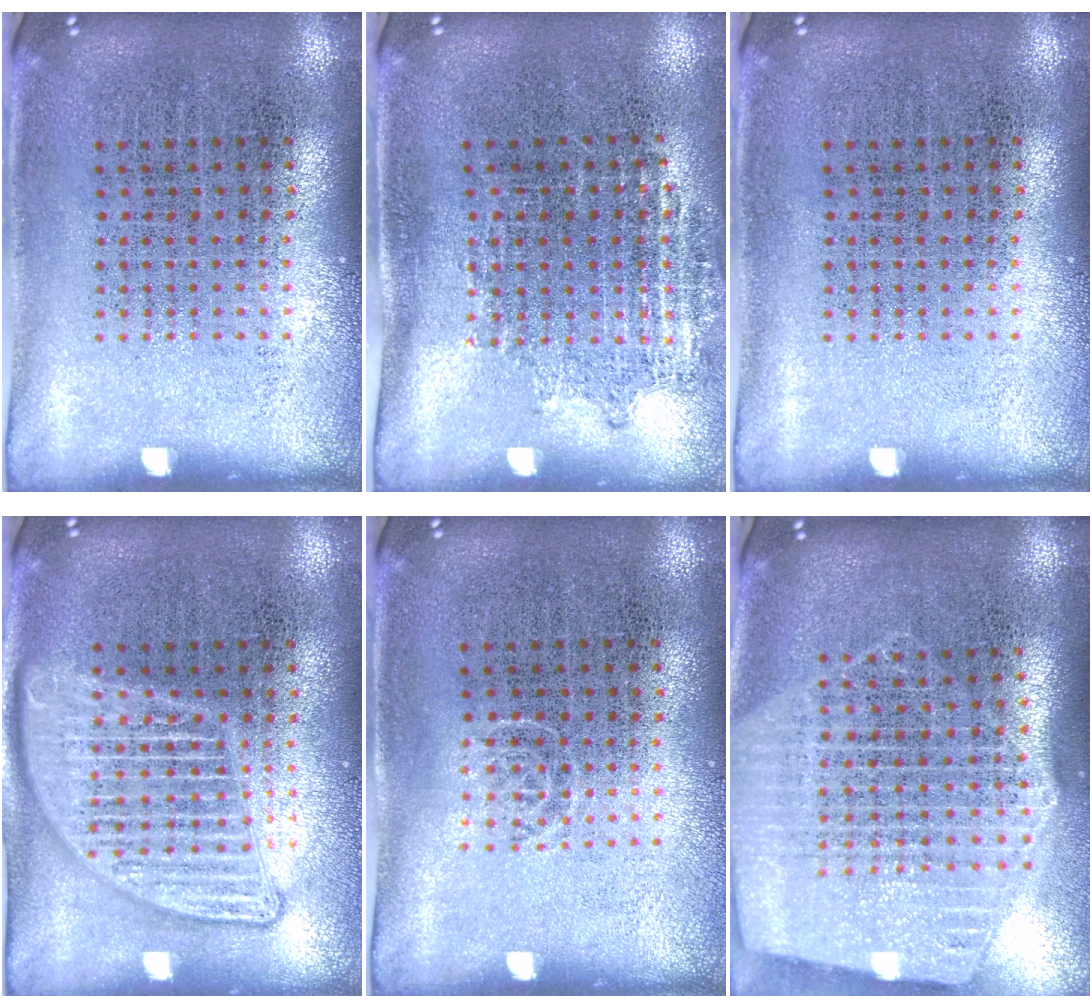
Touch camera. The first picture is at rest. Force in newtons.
{"total": 1.1, "press": 0.9, "slide": 0.6}
{"total": 0.0}
{"total": 2.8, "press": 2.8, "slide": 0.3}
{"total": 0.6, "press": 0.4, "slide": 0.5}
{"total": 2.6, "press": 2.2, "slide": 1.4}